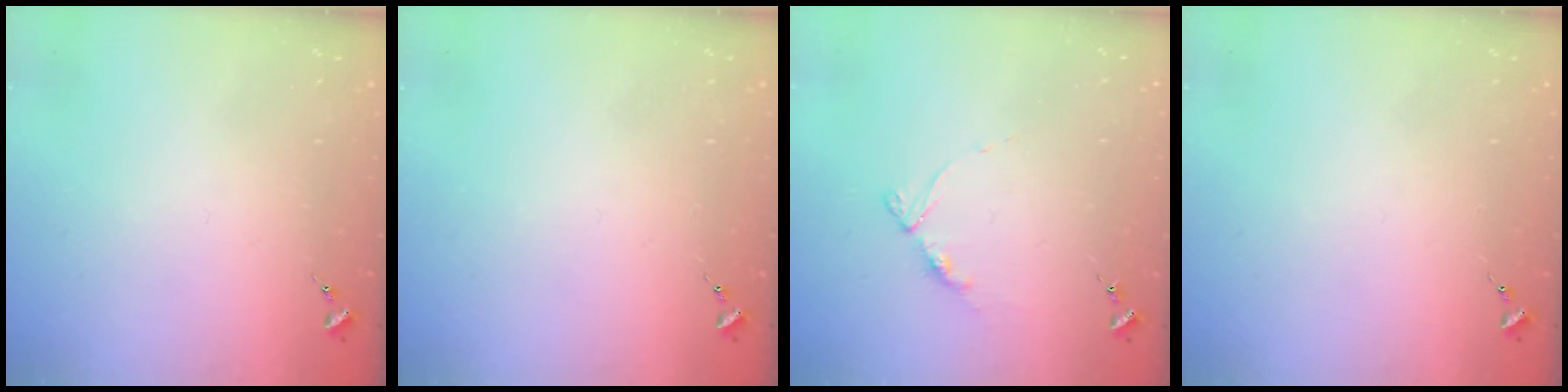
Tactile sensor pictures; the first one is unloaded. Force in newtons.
{"total": 0.0}
{"total": 6.9, "press": 6.8, "slide": 0.7}
{"total": 0.0}